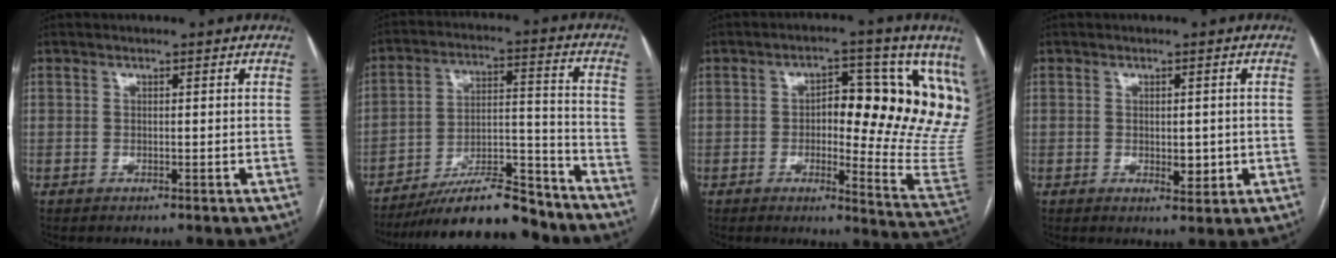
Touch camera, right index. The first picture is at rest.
{"total": 16.8, "force": [-14.8, 3.0, 7.4], "torque": [-0.121, 0.026, -0.246]}
{"total": 17.8, "force": [4.8, 5.7, 16.2], "torque": [-0.175, 0.013, 0.062]}
{"total": 3.1, "force": [-0.4, 1.6, 2.6], "torque": [-0.035, -0.003, 0.000]}